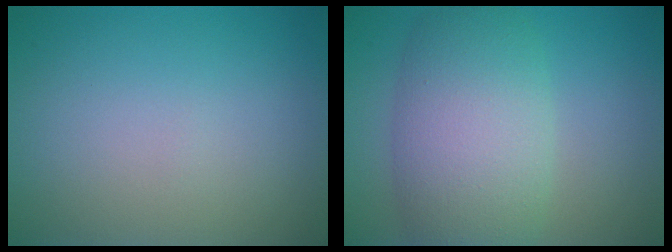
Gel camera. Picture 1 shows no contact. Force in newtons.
{"total": 8.1, "press": 8.1, "slide": 0.4}